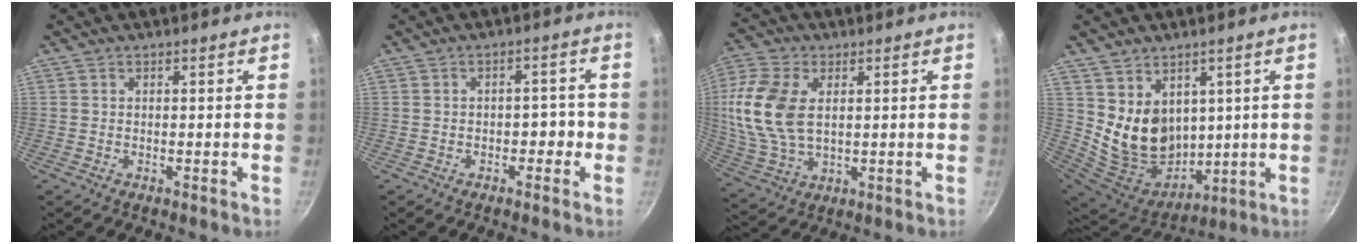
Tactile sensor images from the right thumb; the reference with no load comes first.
{"total": 3.1, "force": [-1.1, 2.1, 2.0], "torque": [-0.004, 0.018, -0.017]}
{"total": 15.1, "force": [2.7, 9.2, 11.6], "torque": [-0.240, -0.008, 0.053]}
{"total": 14.2, "force": [5.0, 11.2, 7.3], "torque": [-0.105, -0.042, 0.119]}